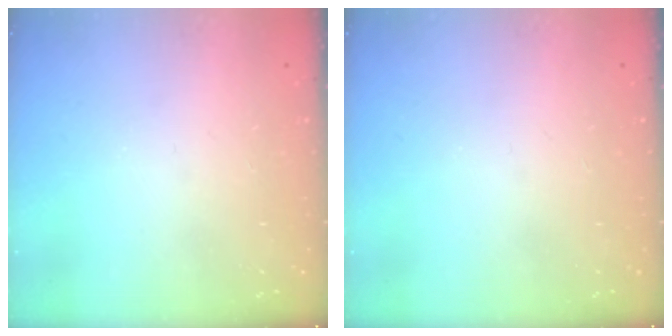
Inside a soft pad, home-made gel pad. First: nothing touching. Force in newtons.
{"total": 0.0}